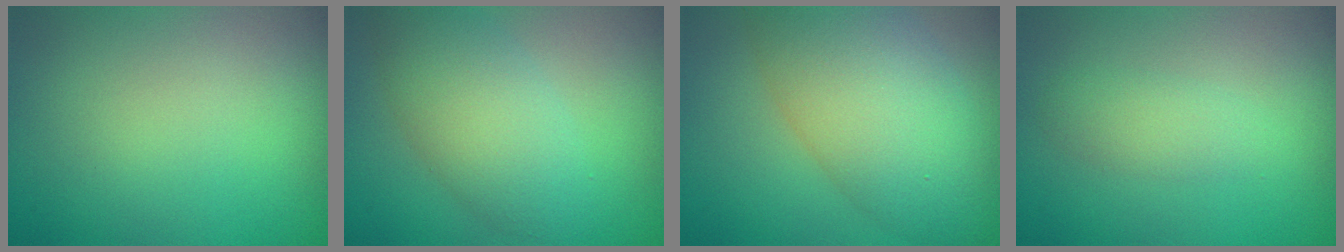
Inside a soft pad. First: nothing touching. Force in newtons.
{"total": 5.2, "press": 5.2, "slide": 0.2}
{"total": 8.8, "press": 8.8, "slide": 0.3}
{"total": 1.8, "press": 1.8, "slide": 0.0}